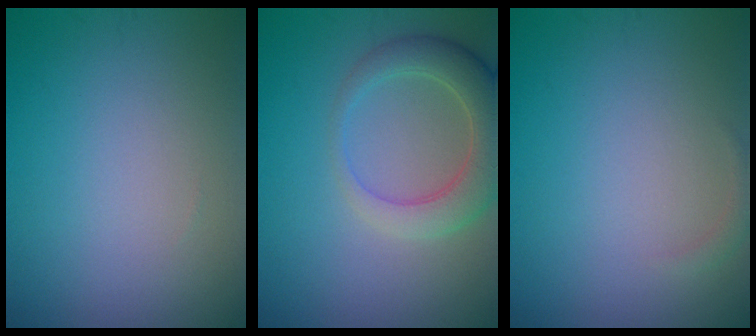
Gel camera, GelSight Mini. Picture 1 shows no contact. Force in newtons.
{"total": 4.8, "press": 4.8, "slide": 0.5}
{"total": 0.7, "press": 0.7, "slide": 0.1}